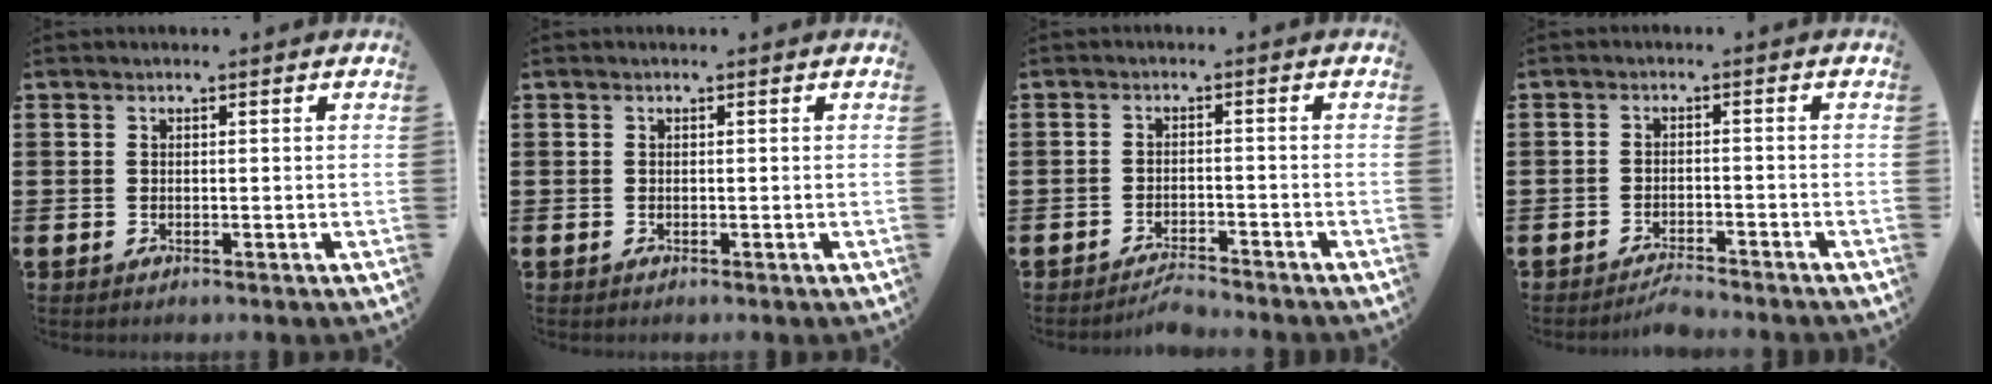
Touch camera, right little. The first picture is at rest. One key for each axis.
{"total": 0.0}
{"total": 2.3, "fx": -2.2, "fy": 0.0, "fz": 0.3, "tx": -0.010, "ty": 0.005, "tz": -0.046}
{"total": 2.2, "fx": -2.2, "fy": 0.0, "fz": 0.4, "tx": -0.011, "ty": 0.007, "tz": -0.044}